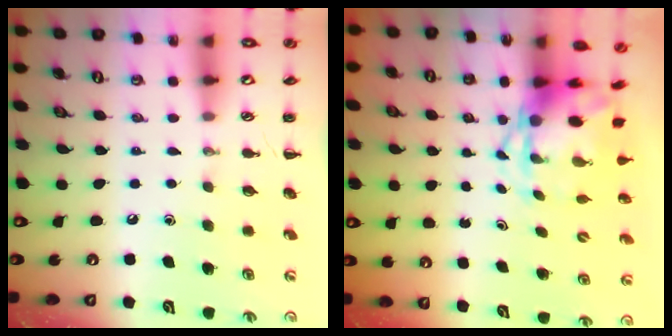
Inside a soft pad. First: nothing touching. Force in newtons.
{"total": 4.0, "press": 3.9, "slide": 1.0}